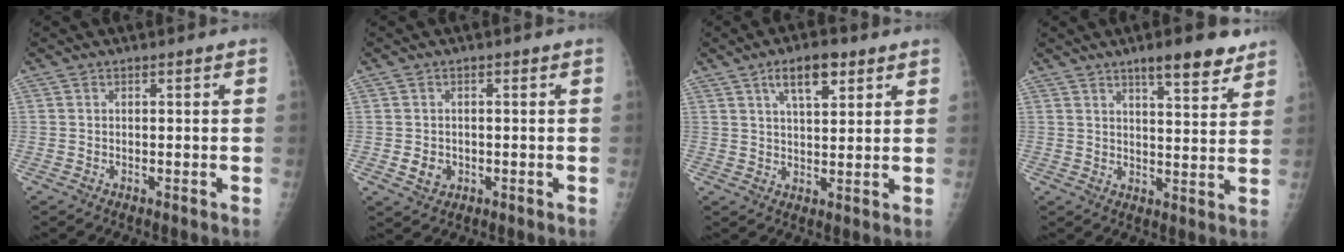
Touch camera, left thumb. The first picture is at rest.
{"total": 2.8, "force": [-0.7, 2.4, 1.3], "torque": [-0.008, 0.002, -0.001]}
{"total": 7.2, "force": [4.0, 3.0, 5.3], "torque": [-0.068, -0.014, 0.065]}
{"total": 8.8, "force": [6.3, 2.2, 5.7], "torque": [-0.060, -0.037, 0.090]}